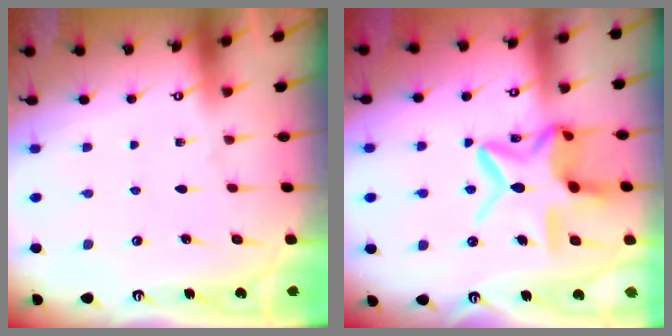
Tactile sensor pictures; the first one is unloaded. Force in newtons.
{"total": 15.4, "press": 15.3, "slide": 1.3}